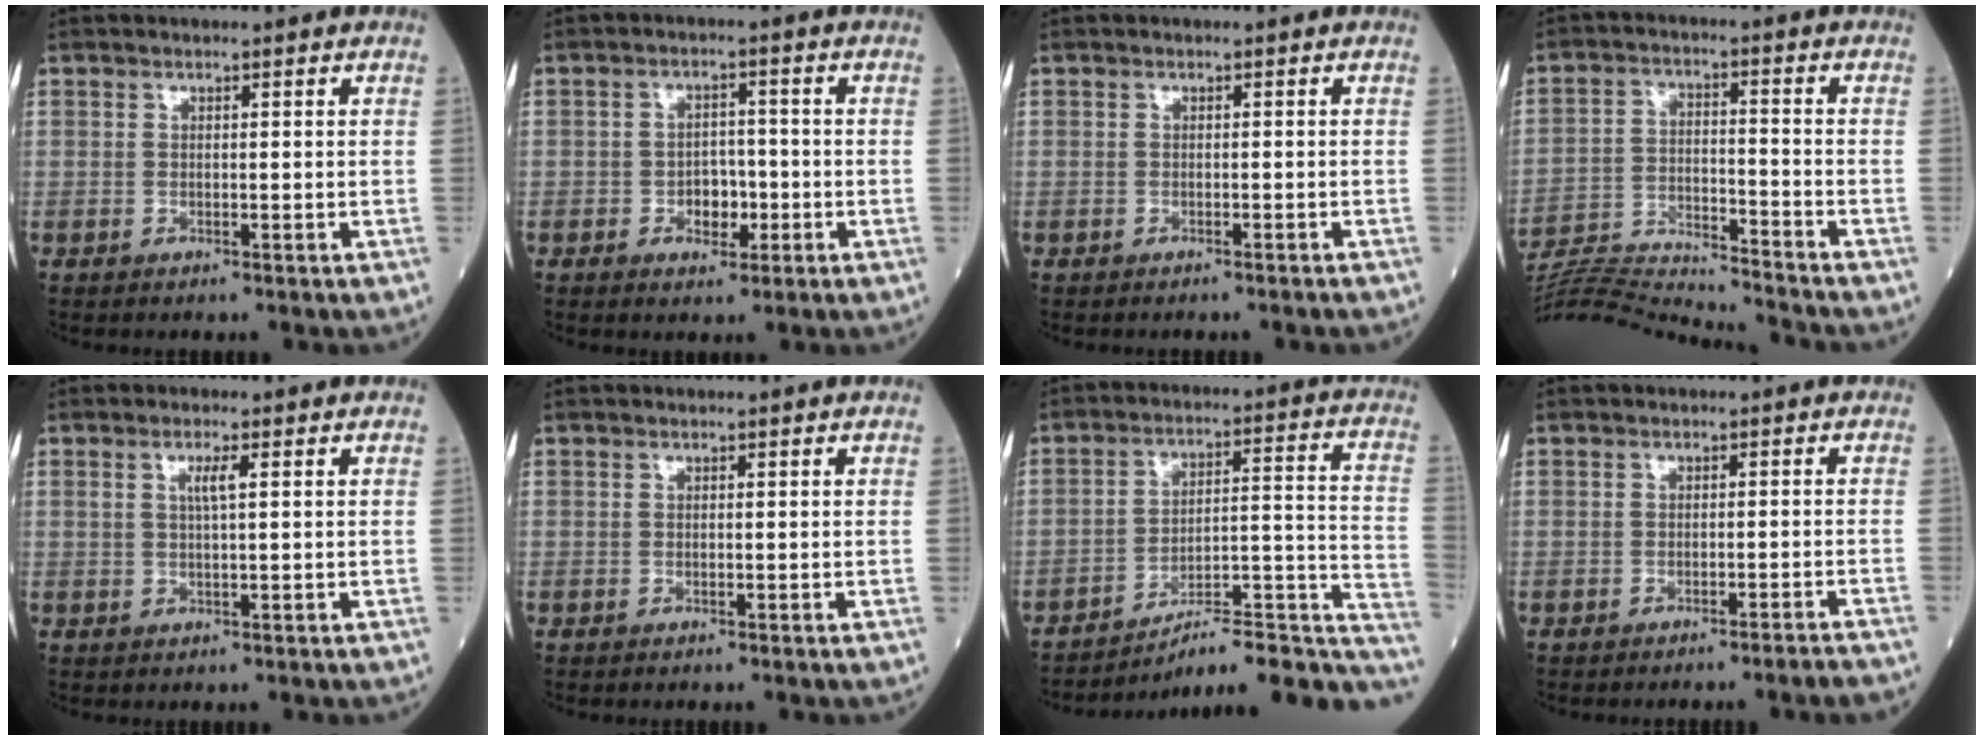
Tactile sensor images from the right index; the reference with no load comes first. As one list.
[{"total": 3.9, "force": [-1.3, 2.5, 2.6], "torque": [-0.033, 0.006, -0.019]}, {"total": 1.4, "force": [-1.3, -0.1, 0.6], "torque": [-0.014, 0.001, -0.012]}, {"total": 17.6, "force": [-17.0, -1.5, 4.2], "torque": [-0.080, -0.009, -0.272]}, {"total": 2.2, "force": [0.7, 0.0, 2.1], "torque": [-0.042, 0.000, 0.012]}, {"total": 0.0}, {"total": 16.9, "force": [-14.3, 2.3, 8.6], "torque": [-0.056, 0.049, -0.197]}, {"total": 3.6, "force": [-3.2, -0.6, 1.5], "torque": [-0.015, 0.002, -0.038]}]